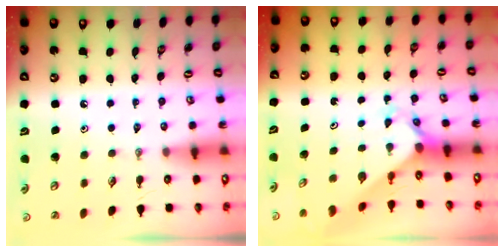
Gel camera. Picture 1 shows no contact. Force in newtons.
{"total": 2.4, "press": 2.4, "slide": 0.3}